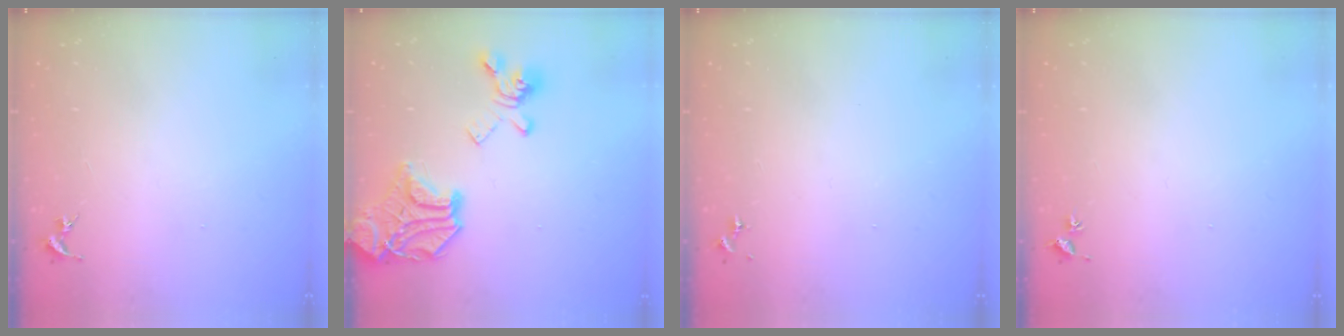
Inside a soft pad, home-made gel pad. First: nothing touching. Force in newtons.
{"total": 22.5, "press": 22.3, "slide": 2.7}
{"total": 0.0}
{"total": 2.1, "press": 2.1, "slide": 0.2}